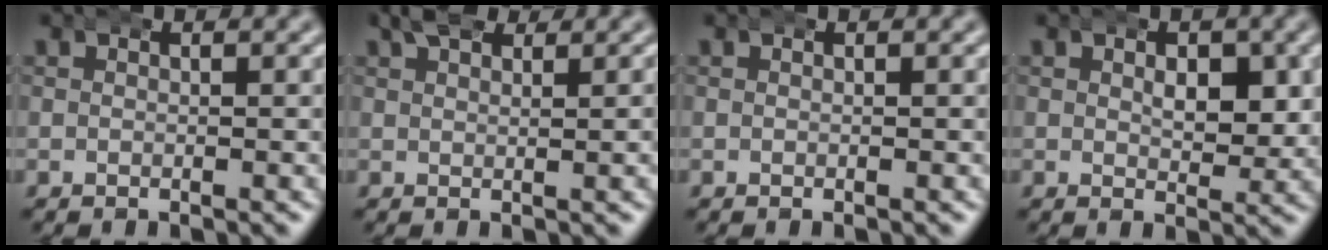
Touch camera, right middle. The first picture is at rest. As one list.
[{"total": 1.7, "force": [1.5, 0.0, 0.8], "torque": [-0.019, 0.000, 0.027]}, {"total": 0.0}, {"total": 3.2, "force": [0.9, 1.8, 2.5], "torque": [-0.030, -0.008, 0.015]}]